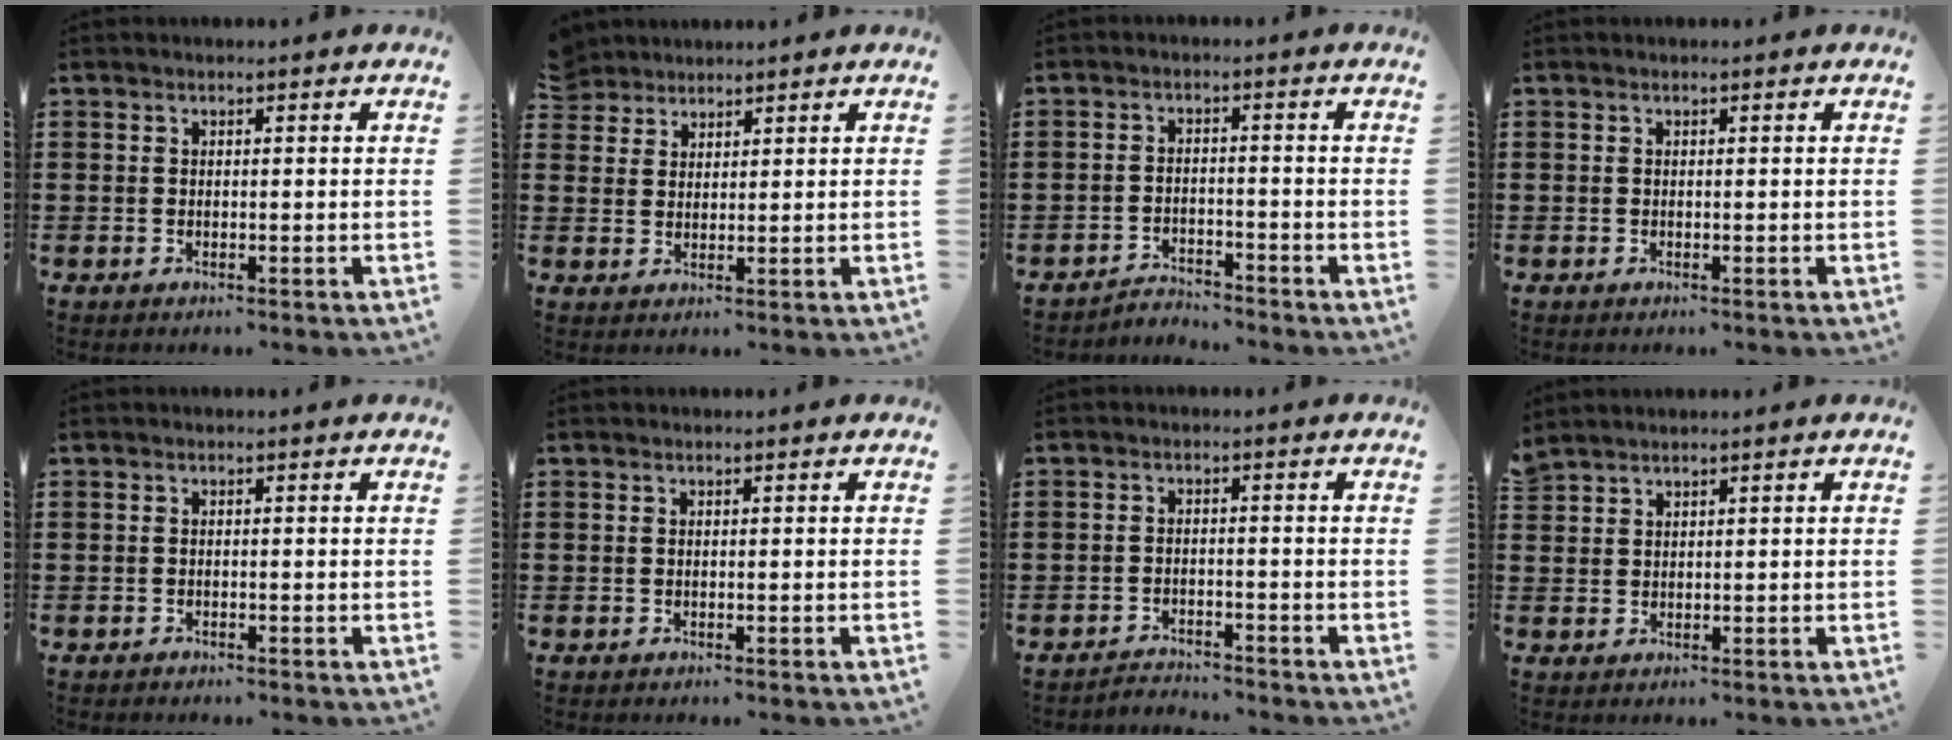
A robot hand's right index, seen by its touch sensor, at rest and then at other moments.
{"total": 3.4, "force": [3.1, 1.4, -0.2], "torque": [-0.008, 0.004, 0.063]}
{"total": 2.8, "force": [-2.8, 0.2, -0.1], "torque": [-0.008, 0.001, -0.060]}
{"total": 0.0}
{"total": 0.5, "force": [-0.5, 0.0, -0.1], "torque": [0.000, 0.000, -0.012]}
{"total": 0.0}
{"total": 2.4, "force": [-2.4, 0.1, -0.1], "torque": [-0.006, 0.000, -0.052]}
{"total": 1.7, "force": [1.7, 0.3, 0.0], "torque": [-0.004, 0.000, 0.033]}